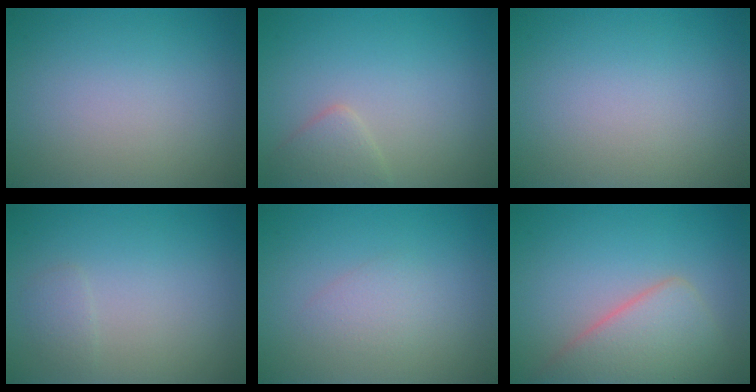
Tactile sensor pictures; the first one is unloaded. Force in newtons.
{"total": 1.8, "press": 1.8, "slide": 0.0}
{"total": 0.0}
{"total": 0.9, "press": 0.9, "slide": 0.0}
{"total": 1.4, "press": 1.4, "slide": 0.0}
{"total": 5.2, "press": 5.2, "slide": 0.0}